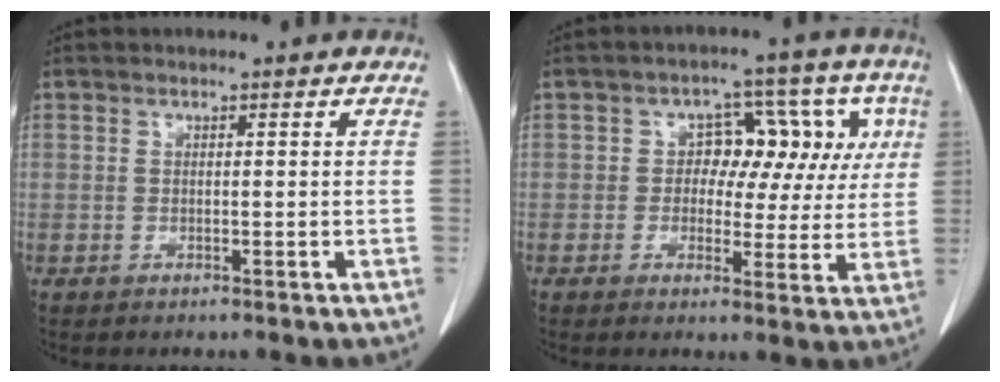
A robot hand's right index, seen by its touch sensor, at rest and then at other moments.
{"total": 9.5, "force": [1.9, 6.4, 6.7], "torque": [-0.058, 0.038, 0.021]}